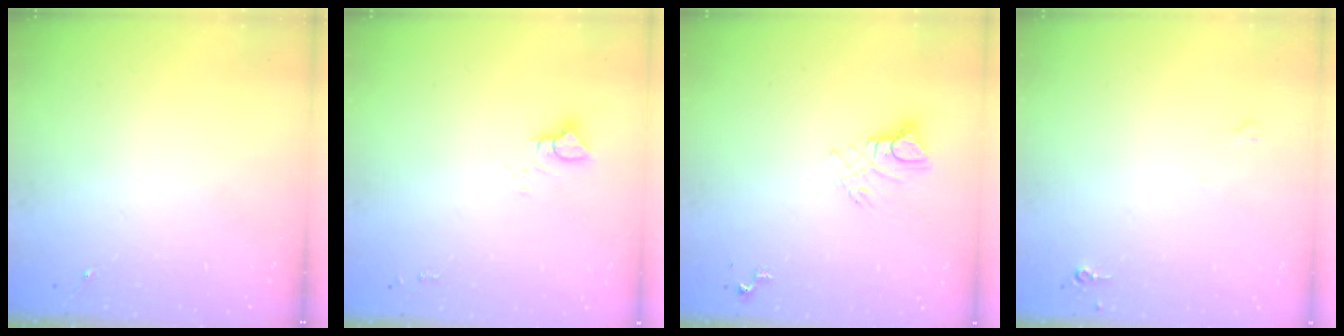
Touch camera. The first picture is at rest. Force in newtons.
{"total": 4.3, "press": 4.3, "slide": 0.4}
{"total": 6.8, "press": 6.8, "slide": 0.5}
{"total": 3.8, "press": 3.8, "slide": 0.6}